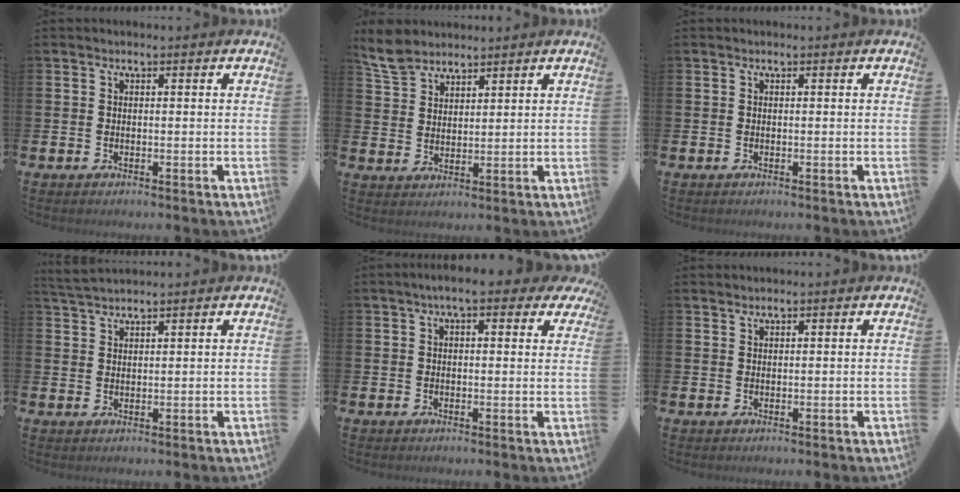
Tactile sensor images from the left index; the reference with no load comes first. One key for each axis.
{"total": 5.9, "fx": 5.3, "fy": 2.1, "fz": 1.3, "tx": -0.041, "ty": -0.016, "tz": 0.101}
{"total": 0.0}
{"total": 2.4, "fx": 2.4, "fy": 0.1, "fz": 0.1, "tx": -0.014, "ty": -0.007, "tz": 0.047}
{"total": 4.7, "fx": 3.4, "fy": 1.7, "fz": 2.8, "tx": -0.046, "ty": -0.002, "tz": 0.057}
{"total": 1.0, "fx": 0.9, "fy": 0.2, "fz": -0.1, "tx": 0.005, "ty": -0.001, "tz": 0.017}